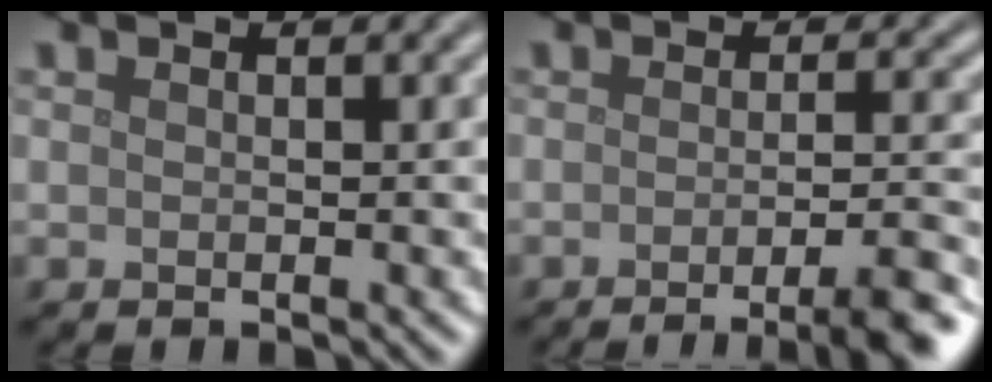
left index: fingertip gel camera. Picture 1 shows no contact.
{"total": 6.1, "force": [-3.3, 1.4, 4.9], "torque": [-0.061, -0.004, -0.047]}